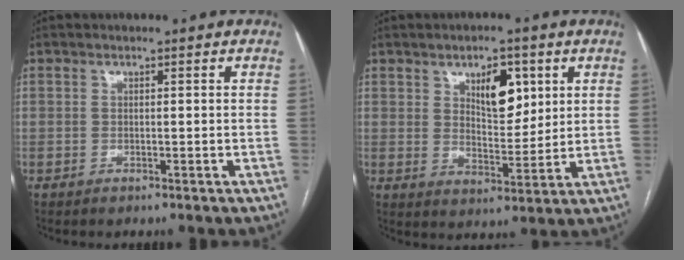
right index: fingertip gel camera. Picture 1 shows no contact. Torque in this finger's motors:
{"motor_torque": [0.24, 0.10, 0.37, 0.05]}